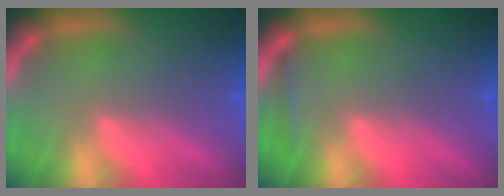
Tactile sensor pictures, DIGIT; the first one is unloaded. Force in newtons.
{"total": 0.9}